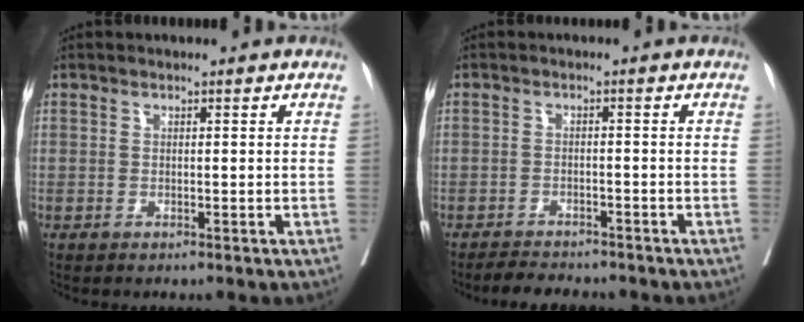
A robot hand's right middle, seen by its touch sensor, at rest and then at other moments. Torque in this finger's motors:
{"motor_torque": [0.45, -0.39, -0.03, 0.00]}